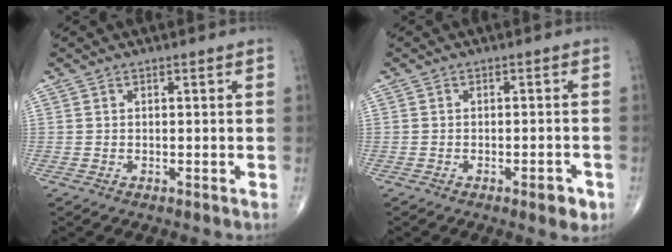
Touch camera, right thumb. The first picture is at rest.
{"total": 3.5, "force": [-1.9, 1.1, 2.7], "torque": [-0.029, 0.004, -0.022]}